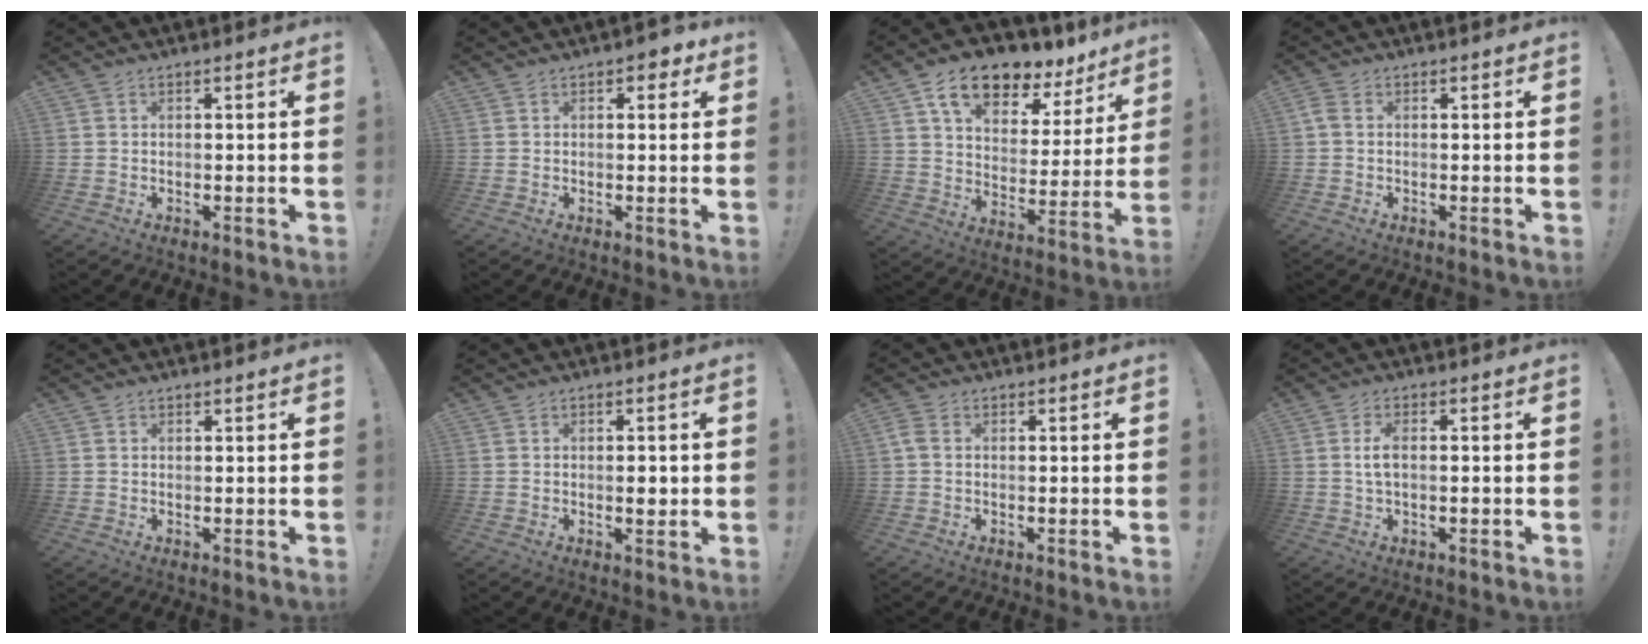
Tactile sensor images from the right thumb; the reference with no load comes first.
{"total": 2.5, "force": [1.1, 1.6, 1.6], "torque": [-0.006, -0.002, 0.014]}
{"total": 14.5, "force": [10.1, 7.4, 7.4], "torque": [-0.118, -0.062, 0.178]}
{"total": 1.9, "force": [0.2, 1.3, 1.4], "torque": [-0.031, 0.008, 0.005]}
{"total": 0.7, "force": [0.7, 0.1, -0.1], "torque": [0.010, -0.005, 0.012]}
{"total": 1.9, "force": [0.0, 0.9, 1.6], "torque": [-0.014, -0.003, -0.004]}
{"total": 2.7, "force": [0.5, 1.9, 1.8], "torque": [-0.040, 0.003, 0.008]}
{"total": 3.8, "force": [0.1, 1.3, 3.6], "torque": [-0.065, -0.001, -0.002]}